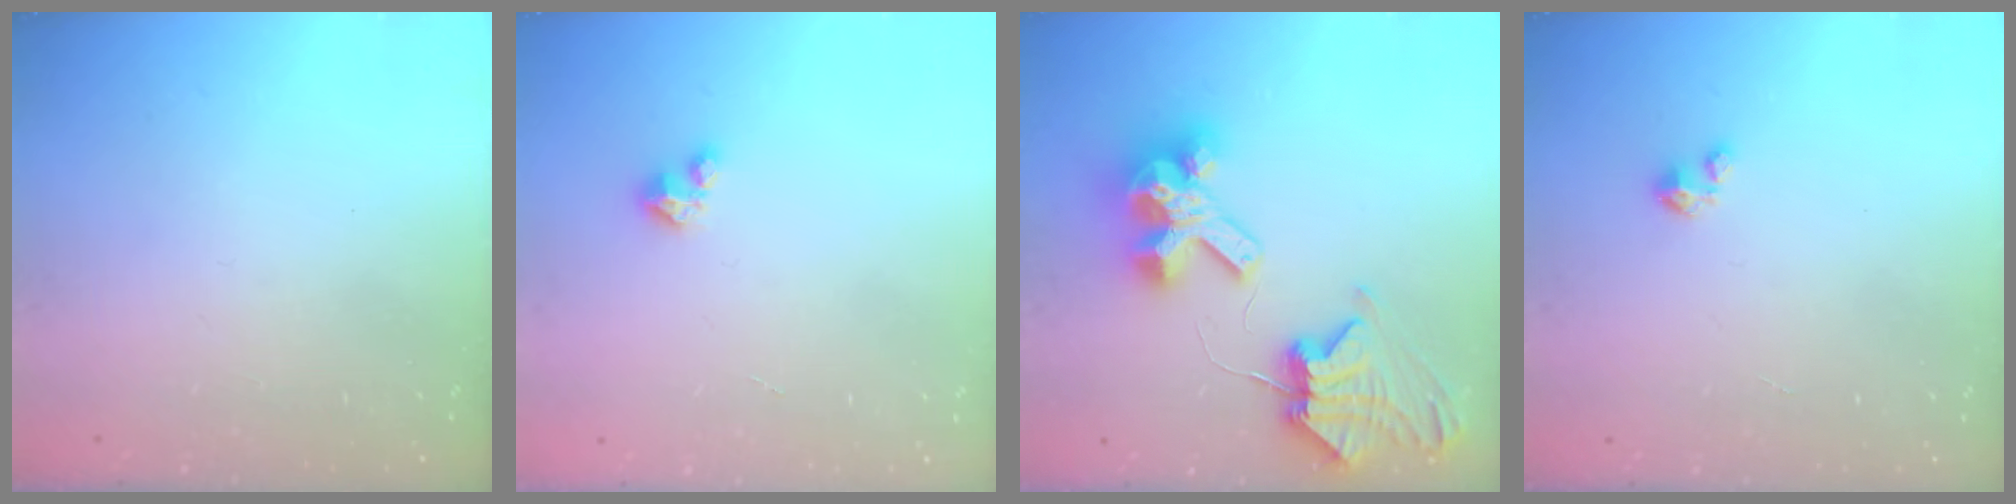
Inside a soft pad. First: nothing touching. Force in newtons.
{"total": 1.5, "press": 1.5, "slide": 0.2}
{"total": 11.3, "press": 11.2, "slide": 1.5}
{"total": 1.8, "press": 1.8, "slide": 0.1}